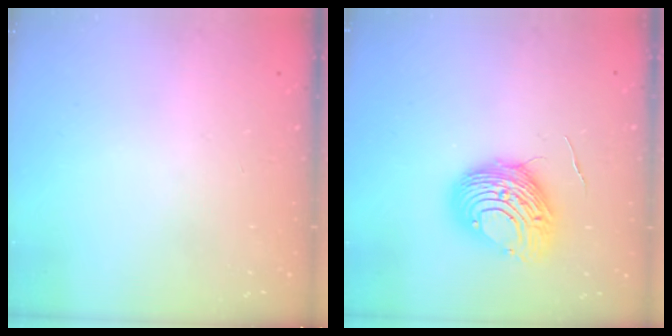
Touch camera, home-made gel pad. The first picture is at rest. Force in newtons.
{"total": 11.2, "press": 11.2, "slide": 1.2}